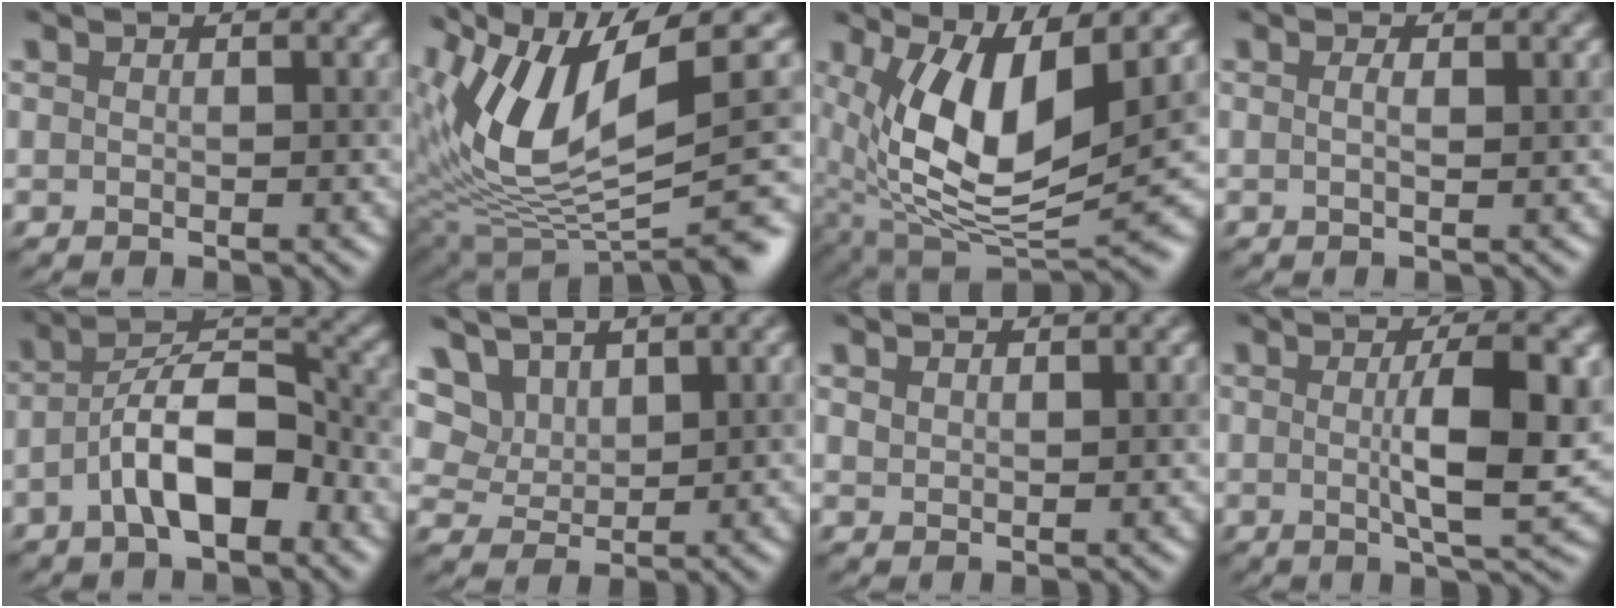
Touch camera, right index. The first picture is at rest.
{"total": 10.0, "force": [2.7, 3.6, 8.9], "torque": [-0.180, -0.009, 0.058]}
{"total": 11.5, "force": [3.0, 4.0, 10.3], "torque": [-0.203, -0.013, 0.060]}
{"total": 0.8, "force": [0.1, 0.0, 0.7], "torque": [-0.017, 0.002, 0.001]}
{"total": 7.0, "force": [-2.7, 3.0, 5.7], "torque": [-0.096, 0.016, -0.052]}
{"total": 5.3, "force": [3.7, 3.0, 2.3], "torque": [-0.067, 0.004, 0.078]}
{"total": 0.7, "force": [0.5, 0.3, 0.2], "torque": [-0.009, -0.001, 0.014]}
{"total": 6.7, "force": [0.2, 1.3, 6.6], "torque": [-0.107, 0.000, 0.006]}